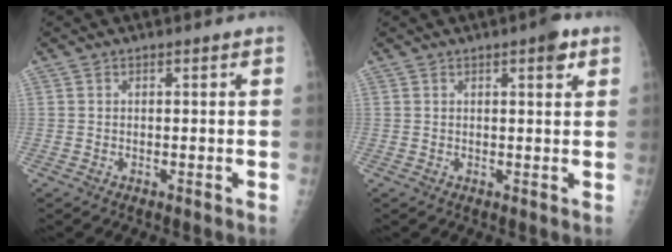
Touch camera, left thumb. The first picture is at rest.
{"total": 3.3, "force": [1.8, 1.0, 2.6], "torque": [-0.029, -0.005, 0.020]}